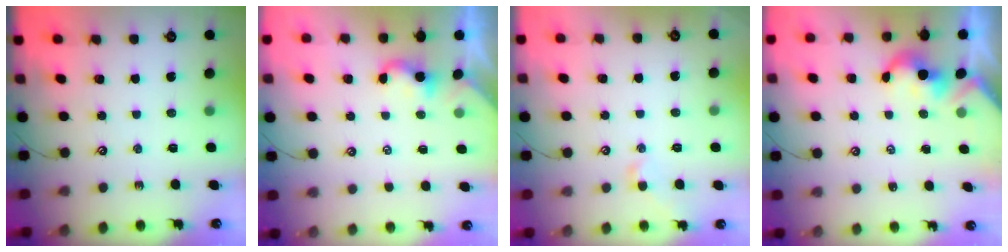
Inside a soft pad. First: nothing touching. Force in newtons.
{"total": 3.4, "press": 3.4, "slide": 0.1}
{"total": 2.1, "press": 2.1, "slide": 0.5}
{"total": 2.0, "press": 1.9, "slide": 0.4}